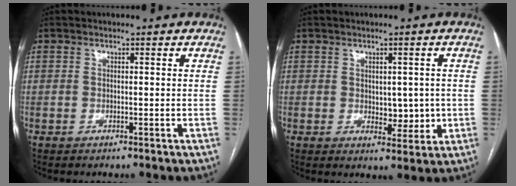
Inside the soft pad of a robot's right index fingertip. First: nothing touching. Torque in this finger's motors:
{"motor_torque": [-0.01, 0.00, 0.03, 0.00]}